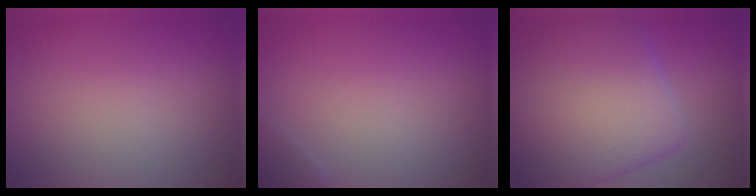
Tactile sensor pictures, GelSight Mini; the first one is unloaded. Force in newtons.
{"total": 0.8, "press": 0.8, "slide": 0.1}
{"total": 9.6, "press": 9.6, "slide": 0.3}